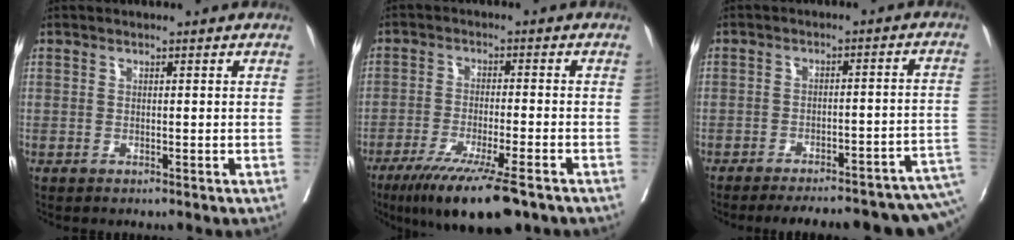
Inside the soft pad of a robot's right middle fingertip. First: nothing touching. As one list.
[{"total": 13.0, "force": [-9.2, 1.4, 9.1], "torque": [-0.143, -0.032, -0.147]}, {"total": 19.3, "force": [-15.2, 3.5, 11.2], "torque": [-0.110, 0.011, -0.185]}]